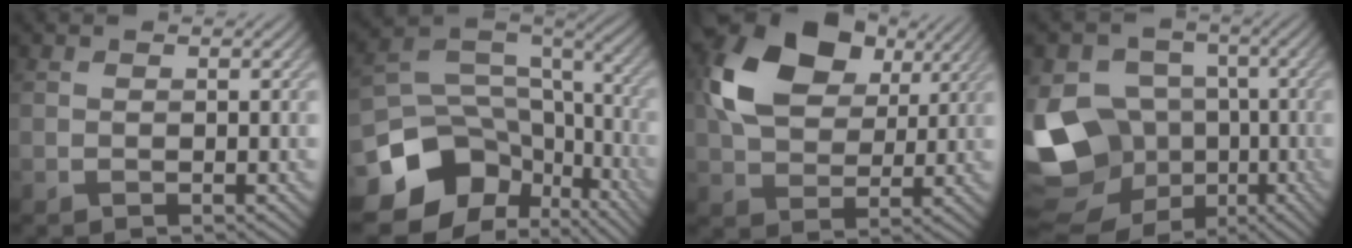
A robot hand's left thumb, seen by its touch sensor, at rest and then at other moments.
{"total": 16.6, "force": [-7.8, 12.2, 8.2], "torque": [-0.210, -0.030, -0.086]}
{"total": 12.6, "force": [4.9, 8.4, 7.9], "torque": [-0.168, 0.009, 0.093]}
{"total": 17.1, "force": [-4.4, 14.2, 8.5], "torque": [-0.225, -0.021, -0.069]}